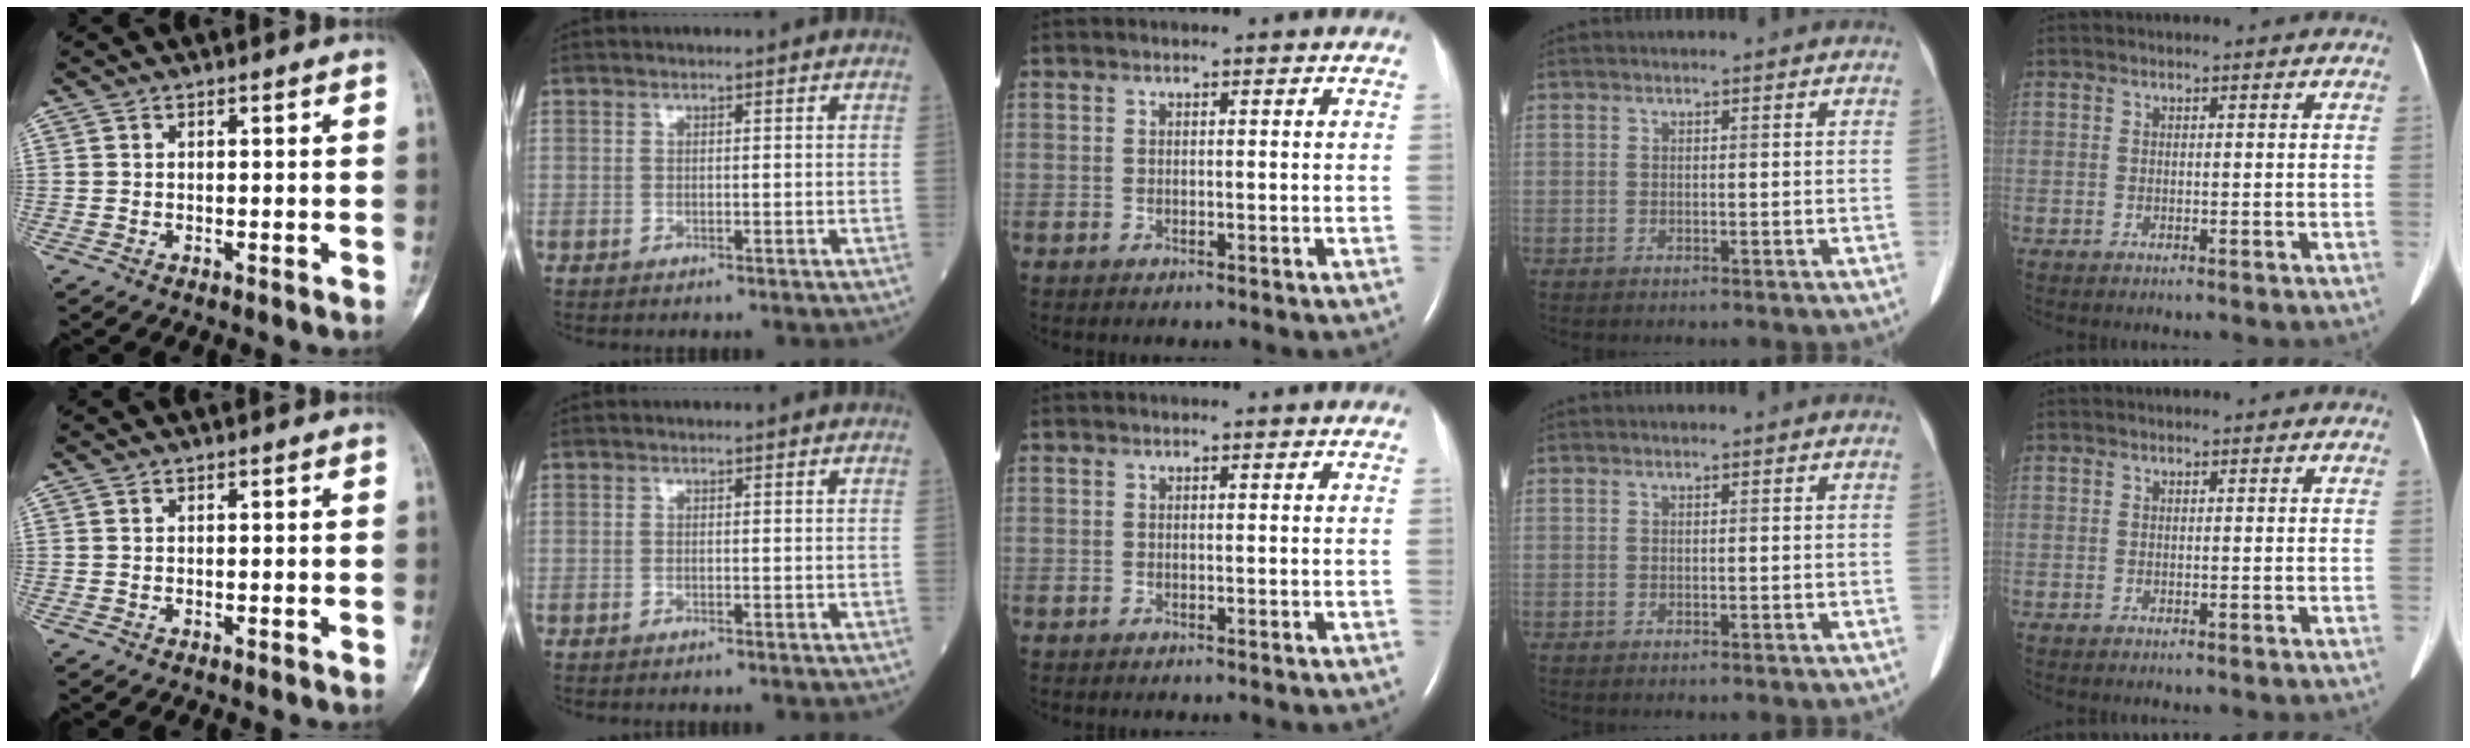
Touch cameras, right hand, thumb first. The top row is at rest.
{}